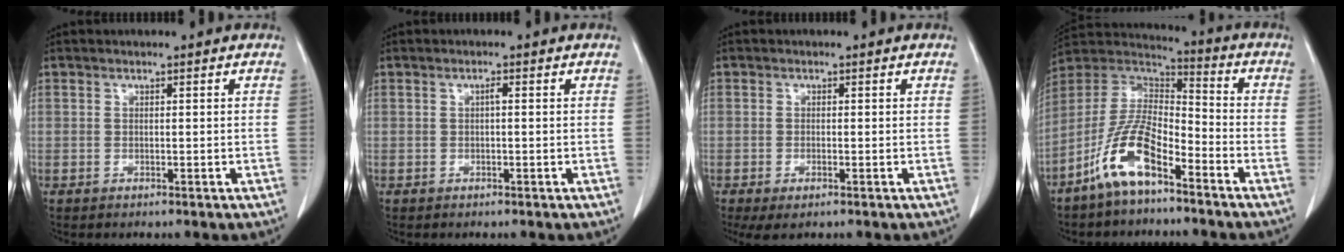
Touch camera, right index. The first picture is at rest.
{"total": 0.7, "force": [0.1, 0.1, 0.7], "torque": [-0.014, 0.002, 0.001]}
{"total": 2.7, "force": [-1.3, 0.8, 2.2], "torque": [-0.040, -0.007, -0.016]}
{"total": 11.6, "force": [-7.0, 3.8, 8.5], "torque": [-0.182, 0.010, -0.134]}